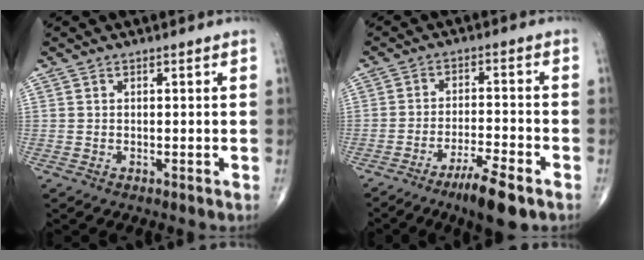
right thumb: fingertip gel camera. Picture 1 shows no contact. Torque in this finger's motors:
{"motor_torque": [2.13, 2.67, 0.24, 0.04, 0.25]}